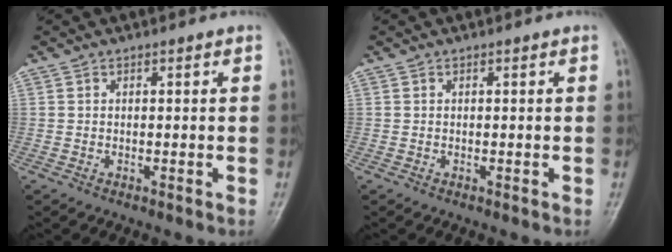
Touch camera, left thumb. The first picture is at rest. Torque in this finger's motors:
{"motor_torque": [0.02, 0.00, -0.03, -0.04, 0.00]}